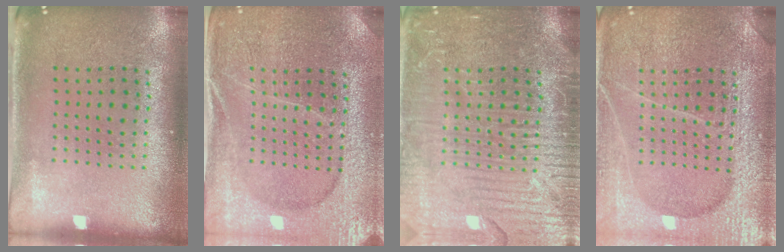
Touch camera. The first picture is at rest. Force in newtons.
{"total": 3.7, "press": 3.6, "slide": 0.8}
{"total": 7.2, "press": 7.2, "slide": 0.9}
{"total": 6.7, "press": 6.6, "slide": 0.9}